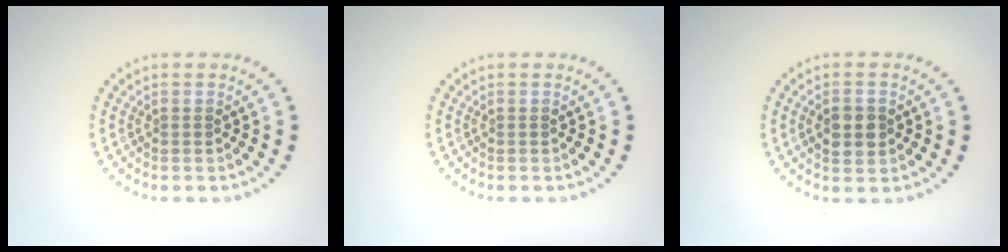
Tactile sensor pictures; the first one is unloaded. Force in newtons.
{"total": 0.0}
{"total": 3.1, "press": 3.1, "slide": 0.1}